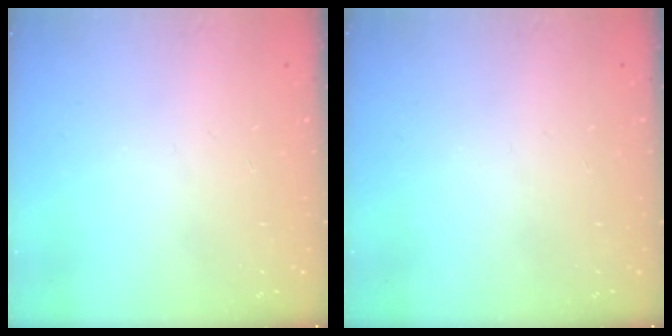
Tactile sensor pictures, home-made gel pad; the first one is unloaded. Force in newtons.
{"total": 0.0}